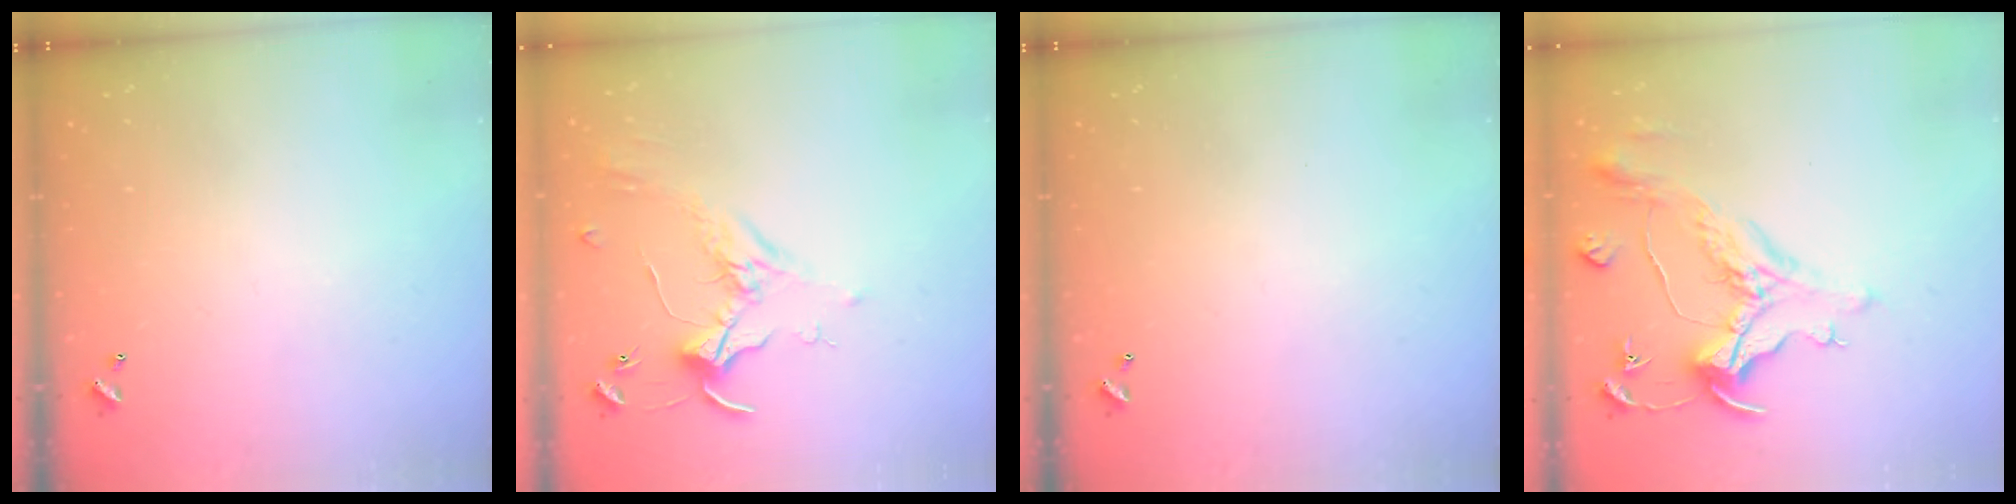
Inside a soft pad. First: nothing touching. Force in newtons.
{"total": 1.7, "press": 1.7, "slide": 0.4}
{"total": 0.0}
{"total": 1.5, "press": 0.8, "slide": 1.2}